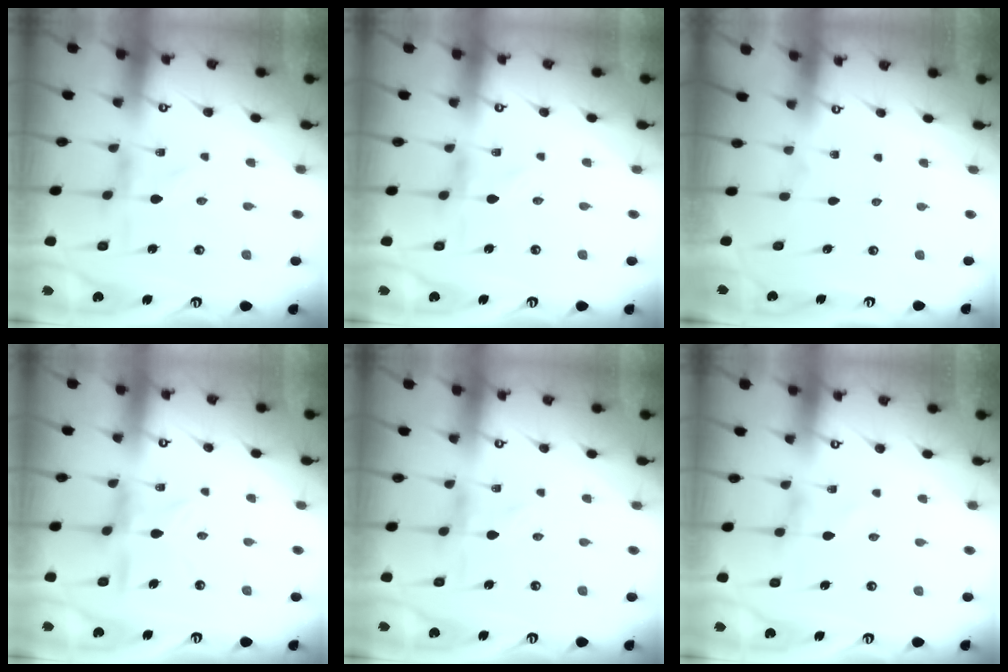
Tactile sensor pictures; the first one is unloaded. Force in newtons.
{"total": 0.0}
{"total": 1.8, "press": 1.8, "slide": 0.2}
{"total": 7.3, "press": 7.2, "slide": 0.6}
{"total": 0.0}
{"total": 0.0}